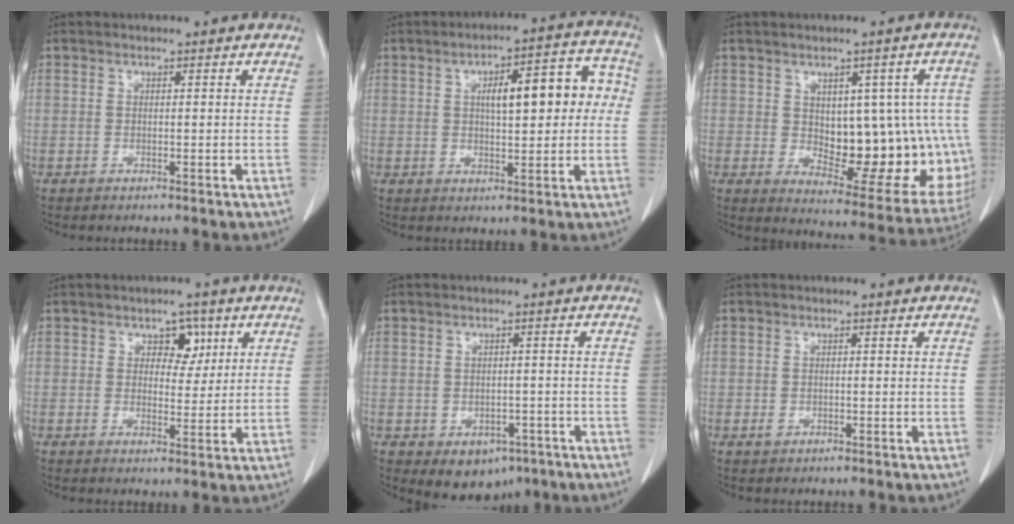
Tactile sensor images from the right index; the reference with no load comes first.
{"total": 11.1, "force": [1.6, 3.7, 10.4], "torque": [-0.139, 0.039, 0.025]}
{"total": 17.2, "force": [-0.4, 8.8, 14.8], "torque": [-0.151, 0.016, 0.024]}
{"total": 4.1, "force": [1.9, 2.7, 2.5], "torque": [-0.029, 0.006, 0.028]}
{"total": 5.8, "force": [-3.1, 4.2, 2.5], "torque": [-0.025, 0.003, -0.030]}
{"total": 1.2, "force": [-0.2, 1.1, 0.3], "torque": [-0.001, 0.004, 0.002]}